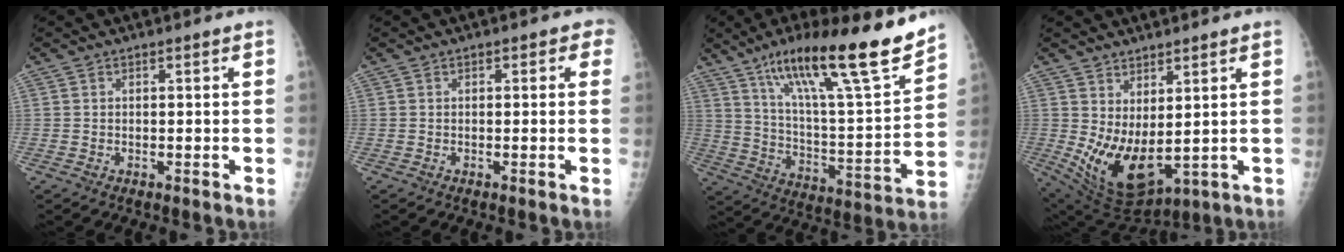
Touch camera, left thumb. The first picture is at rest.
{"total": 2.5, "force": [1.1, 1.5, 1.7], "torque": [0.001, 0.003, 0.007]}
{"total": 25.3, "force": [17.2, 4.7, 18.0], "torque": [-0.267, -0.062, 0.287]}
{"total": 11.9, "force": [2.2, 5.5, 10.3], "torque": [-0.180, -0.033, 0.067]}